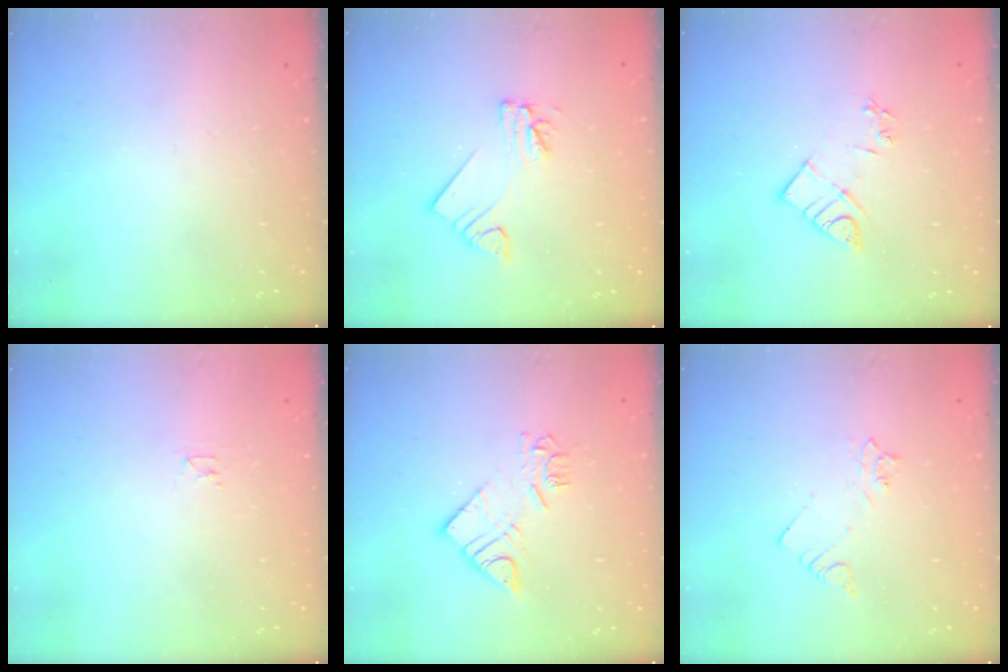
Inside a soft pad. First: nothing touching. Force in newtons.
{"total": 3.9, "press": 3.9, "slide": 0.2}
{"total": 7.5, "press": 7.5, "slide": 0.5}
{"total": 2.4, "press": 2.4, "slide": 0.3}
{"total": 11.0, "press": 11.0, "slide": 1.0}
{"total": 2.5, "press": 2.4, "slide": 0.4}